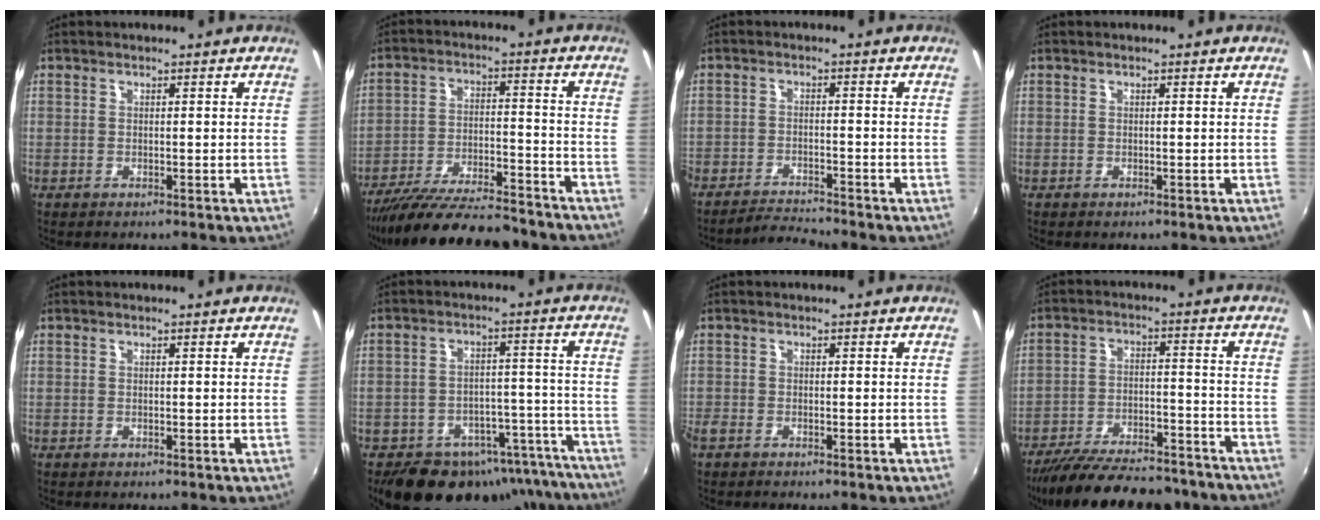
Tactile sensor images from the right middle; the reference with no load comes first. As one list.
[{"total": 19.9, "force": [-17.3, 3.6, 9.1], "torque": [-0.175, -0.034, -0.263]}, {"total": 4.9, "force": [-4.8, -0.5, 0.7], "torque": [-0.036, -0.010, -0.089]}, {"total": 0.0}, {"total": 0.0}, {"total": 23.0, "force": [-18.8, 10.6, 8.0], "torque": [-0.135, 0.043, -0.221]}, {"total": 1.9, "force": [-1.5, 0.7, 0.8], "torque": [-0.020, -0.008, -0.031]}, {"total": 22.4, "force": [-19.2, 6.0, 9.7], "torque": [-0.187, -0.020, -0.270]}]